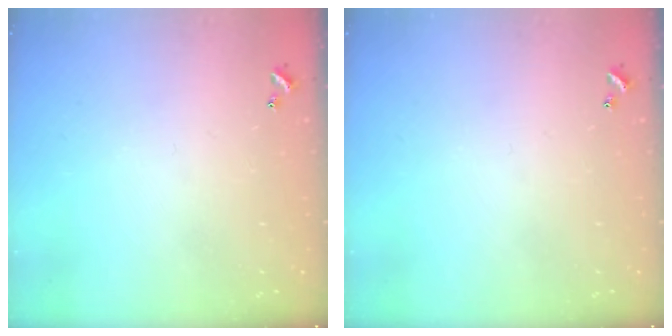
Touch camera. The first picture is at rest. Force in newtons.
{"total": 0.0}